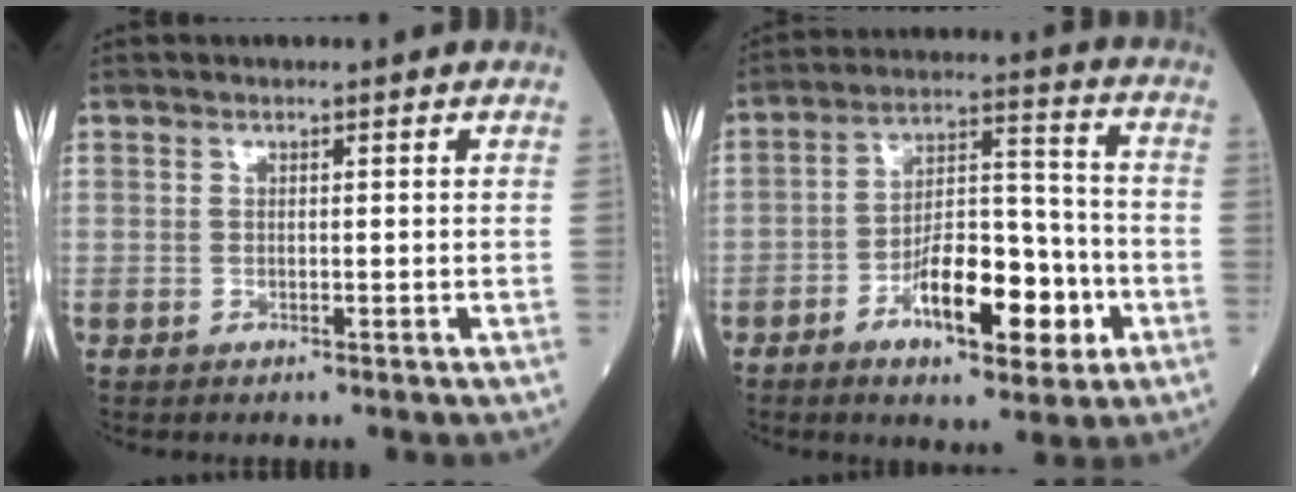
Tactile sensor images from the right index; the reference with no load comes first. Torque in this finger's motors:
{"motor_torque": [1.29, -0.86, 0.32, 0.14]}